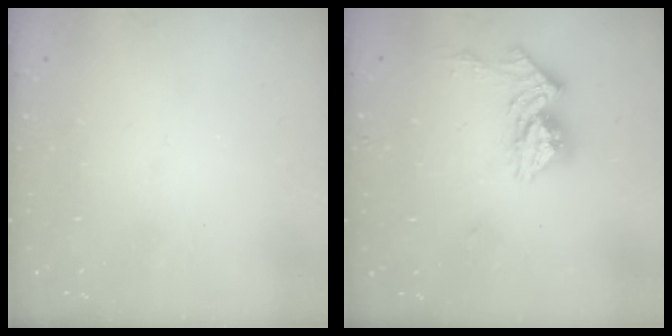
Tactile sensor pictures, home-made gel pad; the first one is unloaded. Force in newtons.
{"total": 11.7, "press": 11.7, "slide": 0.8}